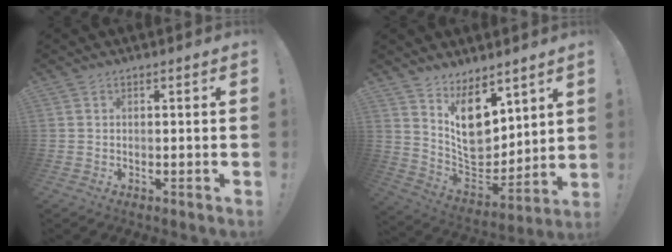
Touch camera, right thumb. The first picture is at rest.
{"total": 14.7, "force": [8.0, 9.4, 8.0], "torque": [-0.106, -0.066, 0.160]}